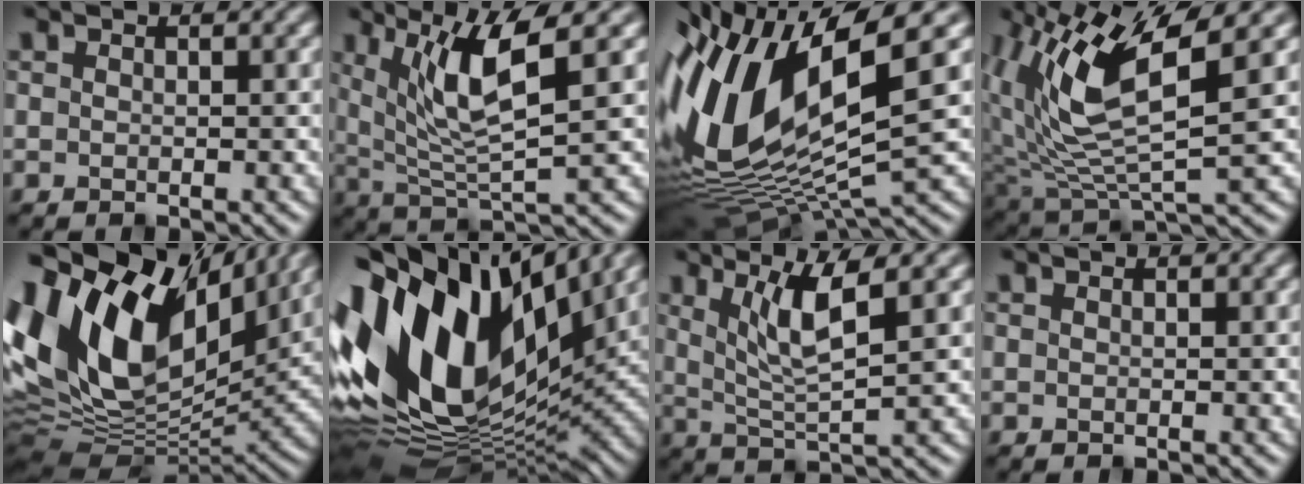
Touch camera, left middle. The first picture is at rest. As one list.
[{"total": 7.0, "force": [2.6, 1.7, 6.3], "torque": [-0.121, -0.001, 0.050]}, {"total": 15.6, "force": [2.3, 6.8, 13.8], "torque": [-0.298, 0.000, 0.048]}, {"total": 10.5, "force": [4.1, 3.4, 9.0], "torque": [-0.185, 0.006, 0.081]}, {"total": 18.0, "force": [5.3, 11.0, 13.2], "torque": [-0.289, 0.030, 0.082]}, {"total": 18.6, "force": [5.6, 10.0, 14.6], "torque": [-0.295, 0.031, 0.079]}, {"total": 5.0, "force": [1.8, 1.0, 4.6], "torque": [-0.085, -0.004, 0.036]}, {"total": 0.0}]